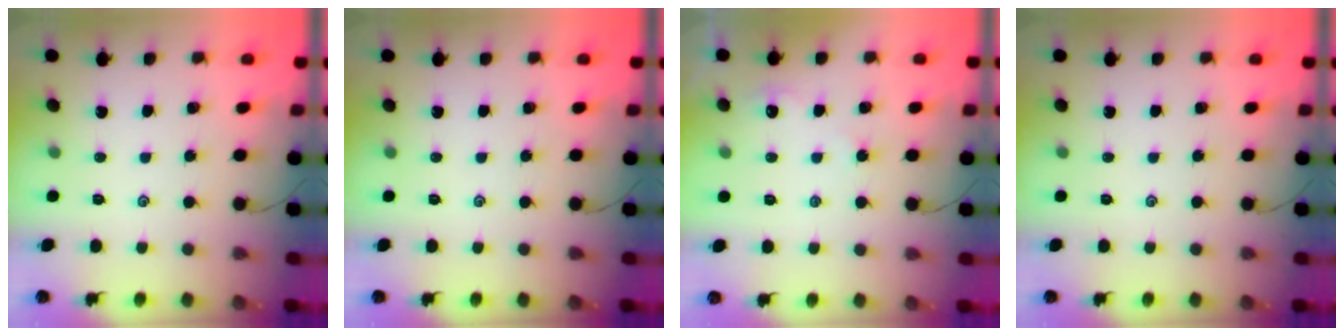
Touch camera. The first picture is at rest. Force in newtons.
{"total": 0.0}
{"total": 2.3, "press": 2.3, "slide": 0.2}
{"total": 0.0}